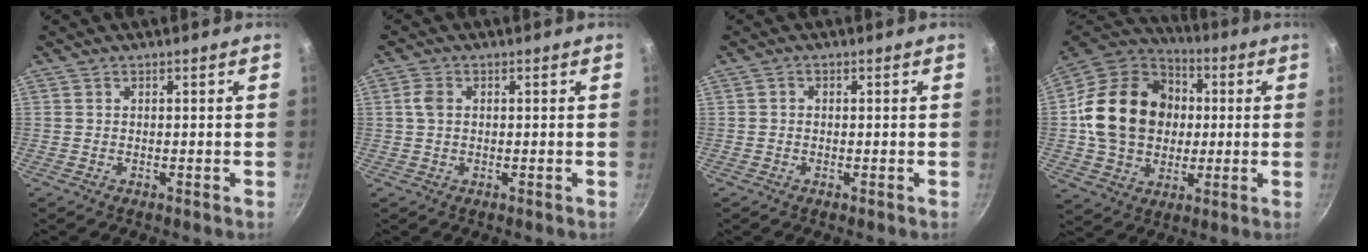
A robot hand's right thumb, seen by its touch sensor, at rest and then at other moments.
{"total": 2.5, "force": [0.4, 1.7, 1.7], "torque": [-0.040, 0.006, 0.006]}
{"total": 0.7, "force": [0.0, 0.6, 0.4], "torque": [-0.004, 0.001, -0.003]}
{"total": 20.9, "force": [0.7, 16.8, 12.4], "torque": [-0.203, 0.021, 0.016]}